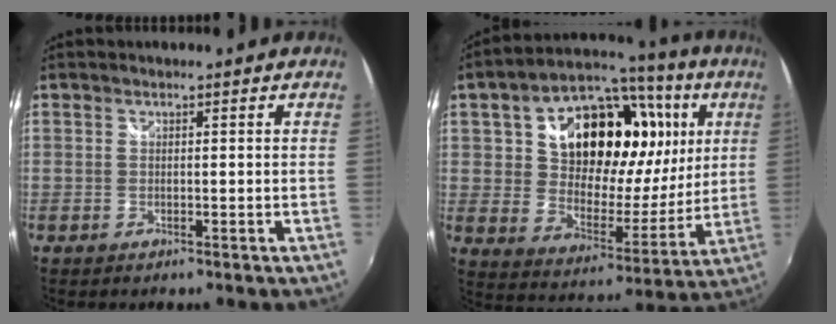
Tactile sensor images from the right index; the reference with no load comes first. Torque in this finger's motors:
{"motor_torque": [1.43, 0.71, 1.05, 0.19]}